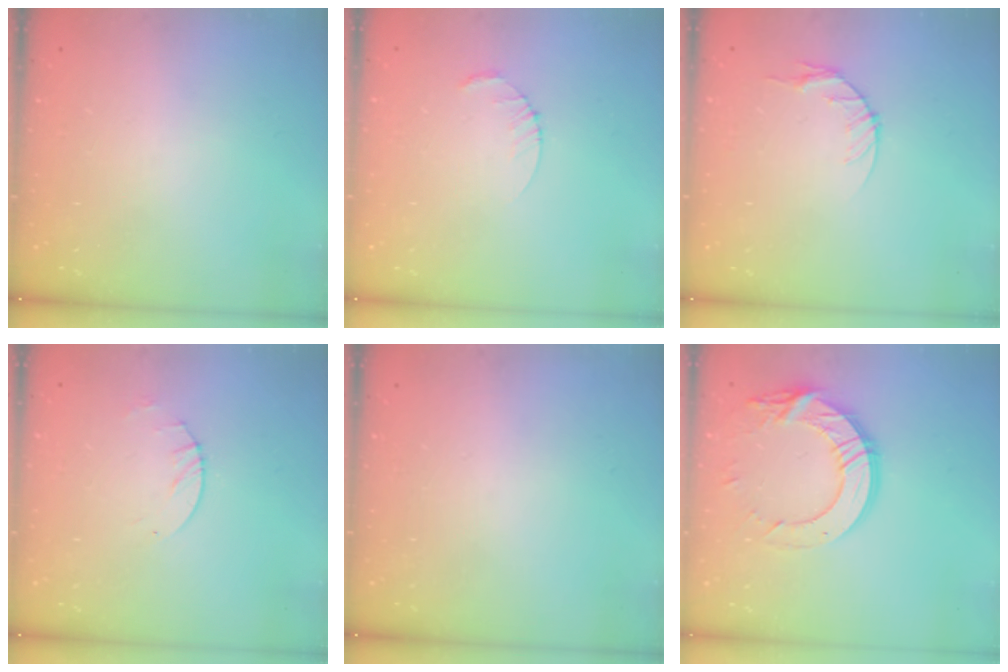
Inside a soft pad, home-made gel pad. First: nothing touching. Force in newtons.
{"total": 2.5, "press": 2.5, "slide": 0.3}
{"total": 4.6, "press": 4.6, "slide": 0.6}
{"total": 2.6, "press": 2.5, "slide": 0.4}
{"total": 0.0}
{"total": 15.2, "press": 15.1, "slide": 1.5}